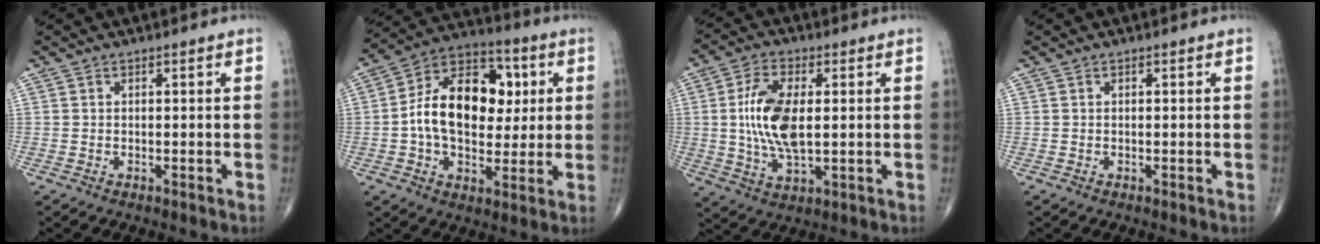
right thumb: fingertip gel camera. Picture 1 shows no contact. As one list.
[{"total": 18.7, "force": [1.7, 12.1, 14.1], "torque": [-0.194, 0.022, 0.021]}, {"total": 11.8, "force": [0.9, 5.6, 10.4], "torque": [-0.209, -0.007, 0.019]}, {"total": 0.0}]